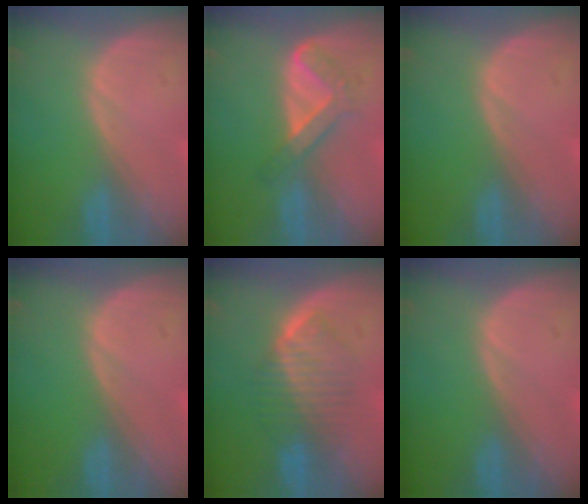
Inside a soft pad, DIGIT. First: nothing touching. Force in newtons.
{"total": 4.6, "press": 4.6, "slide": 0.6}
{"total": 0.0}
{"total": 0.0}
{"total": 6.4, "press": 6.3, "slide": 1.0}
{"total": 0.0}